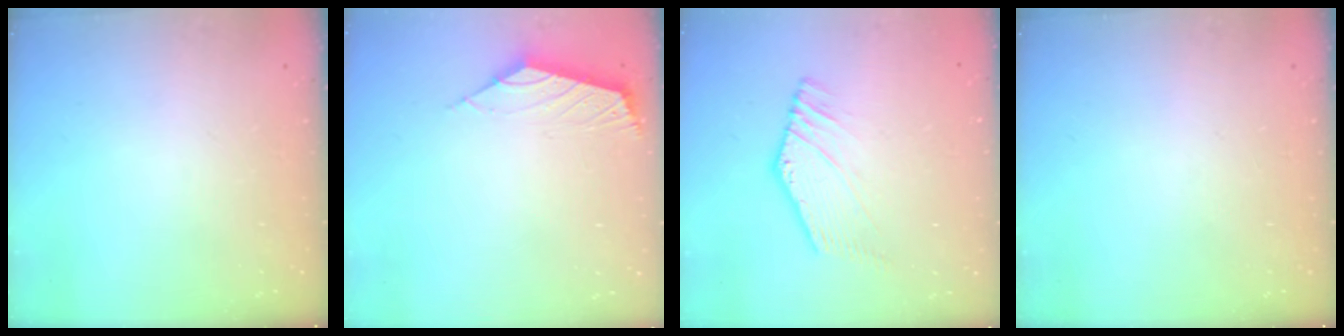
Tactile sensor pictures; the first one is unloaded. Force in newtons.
{"total": 2.8, "press": 2.7, "slide": 0.6}
{"total": 1.0, "press": 0.4, "slide": 0.9}
{"total": 0.0}